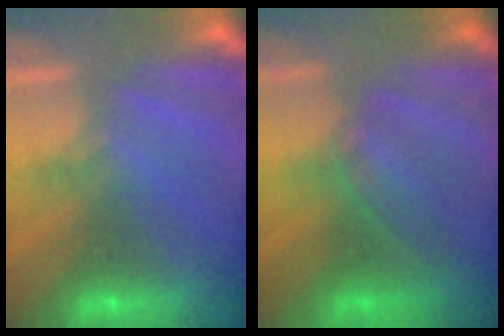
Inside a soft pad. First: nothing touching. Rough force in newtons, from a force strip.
{"total": 3.3}